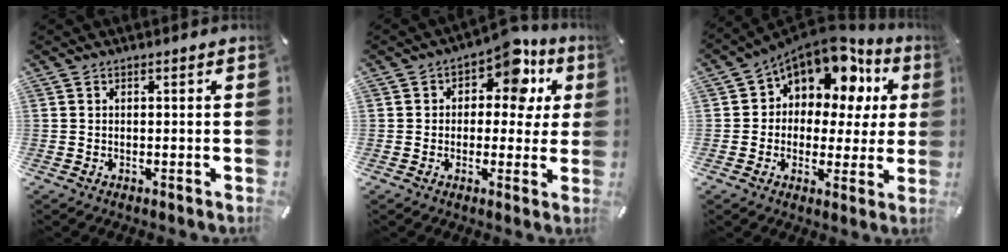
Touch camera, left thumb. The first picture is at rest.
{"total": 10.8, "force": [5.5, 6.5, 6.6], "torque": [-0.084, -0.035, 0.093]}
{"total": 12.4, "force": [7.2, 8.1, 6.0], "torque": [-0.106, -0.059, 0.127]}